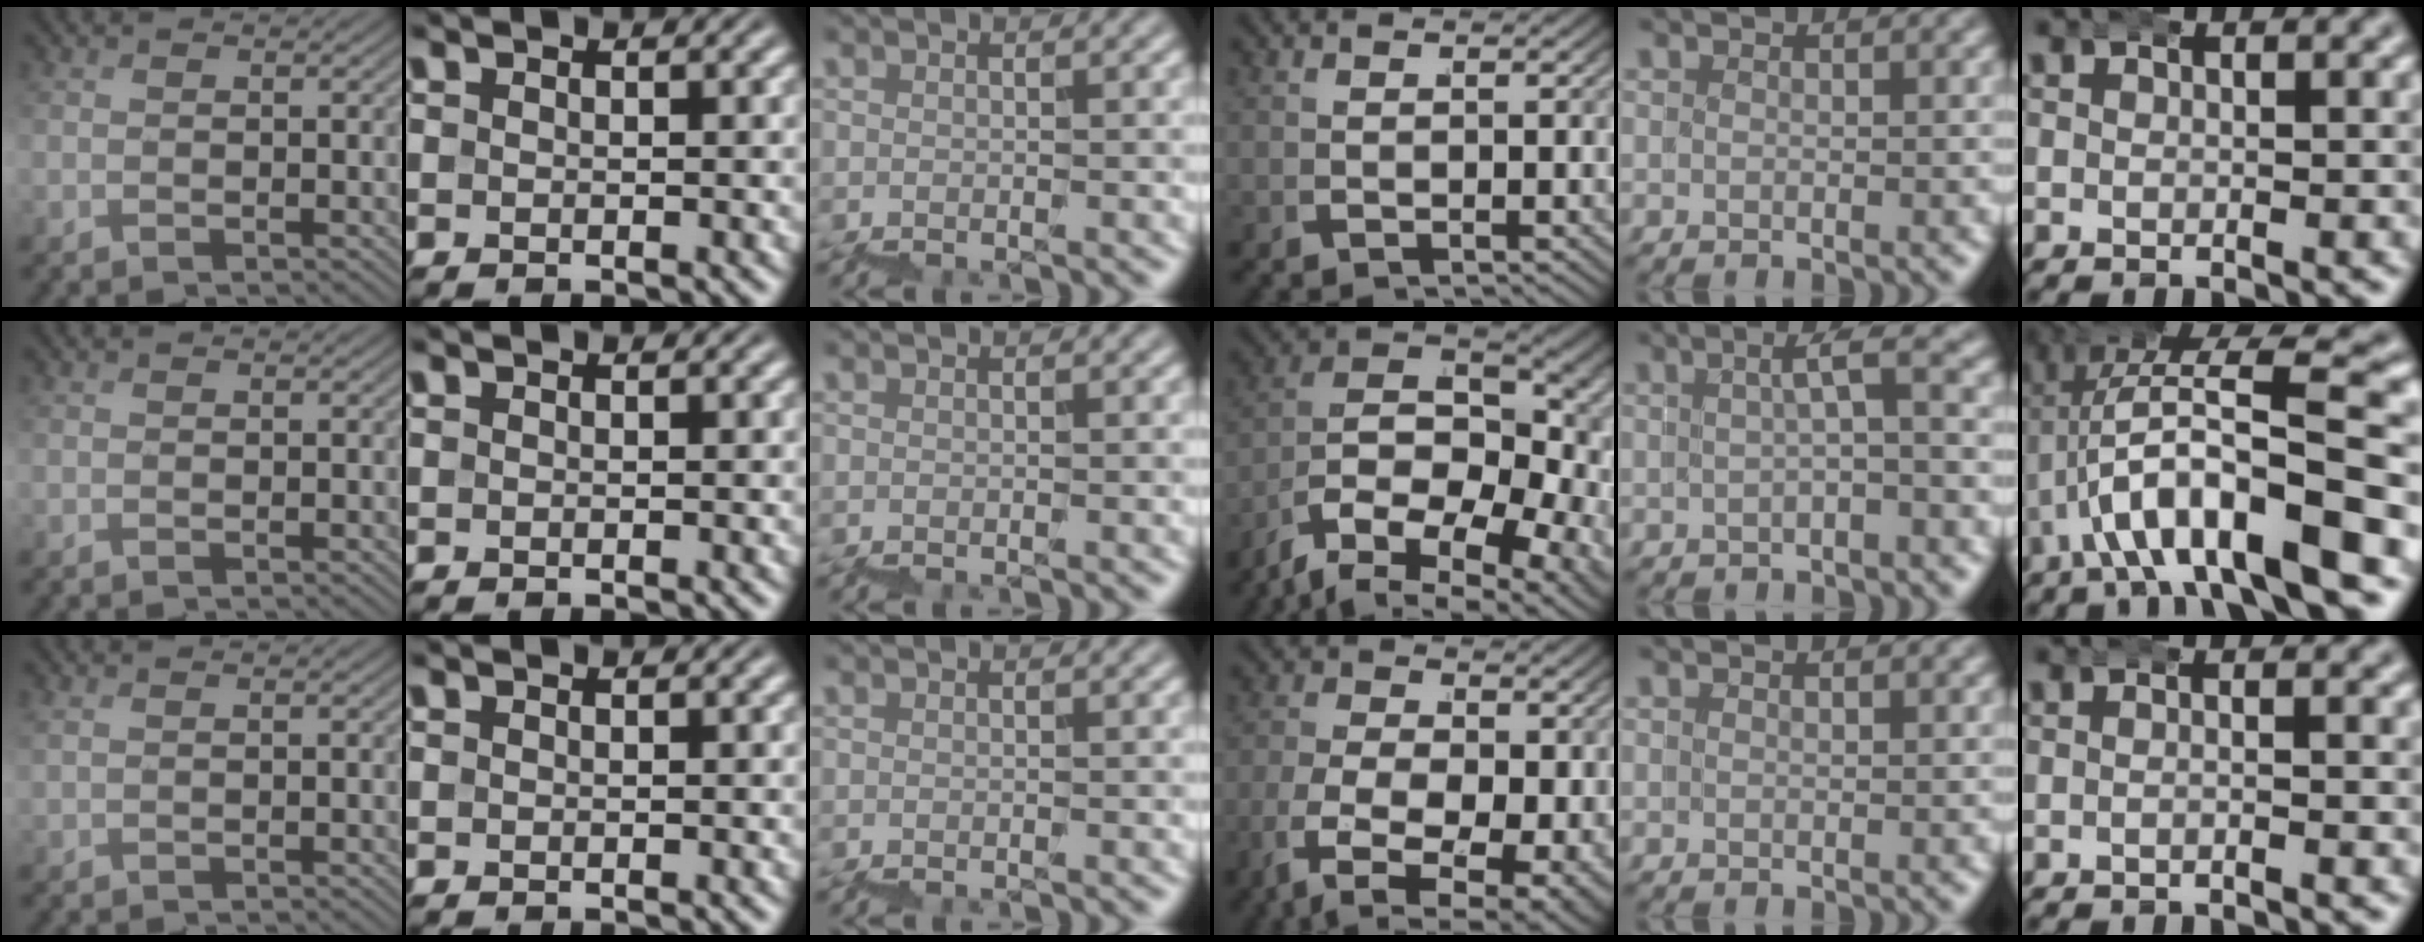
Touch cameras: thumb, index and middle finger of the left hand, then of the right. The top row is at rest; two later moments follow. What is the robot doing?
{"motion": "wrap", "object": "bubble wrap"}